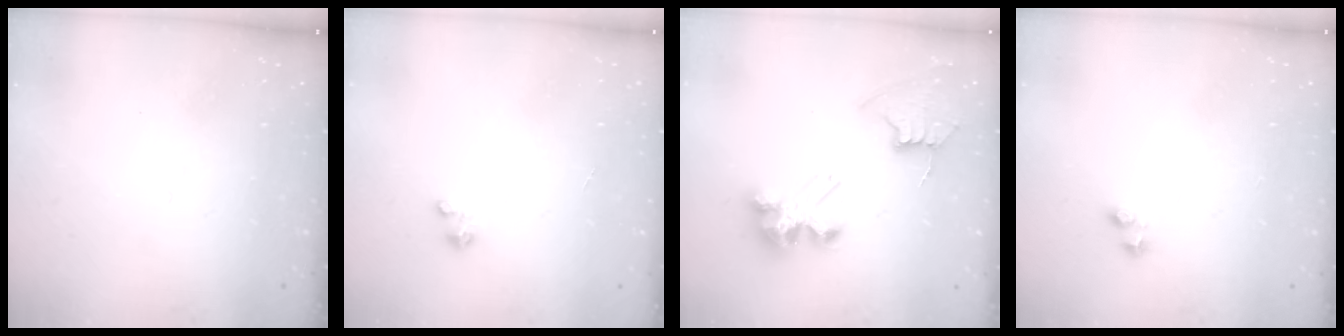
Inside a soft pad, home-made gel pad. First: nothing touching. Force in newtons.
{"total": 0.8, "press": 0.7, "slide": 0.3}
{"total": 7.9, "press": 7.8, "slide": 0.6}
{"total": 1.9, "press": 1.9, "slide": 0.5}